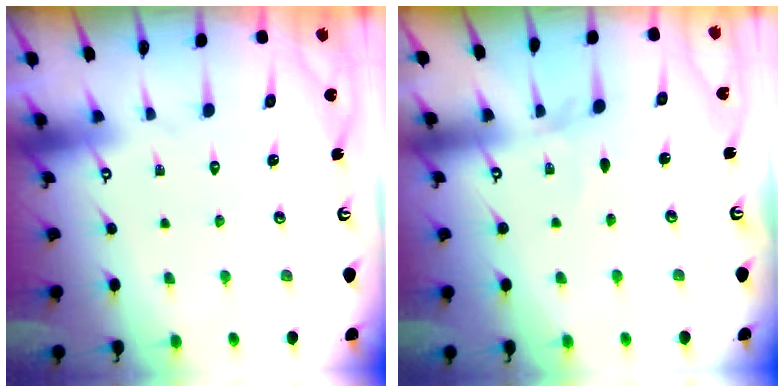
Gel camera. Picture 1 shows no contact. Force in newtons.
{"total": 3.3, "press": 3.3, "slide": 0.4}